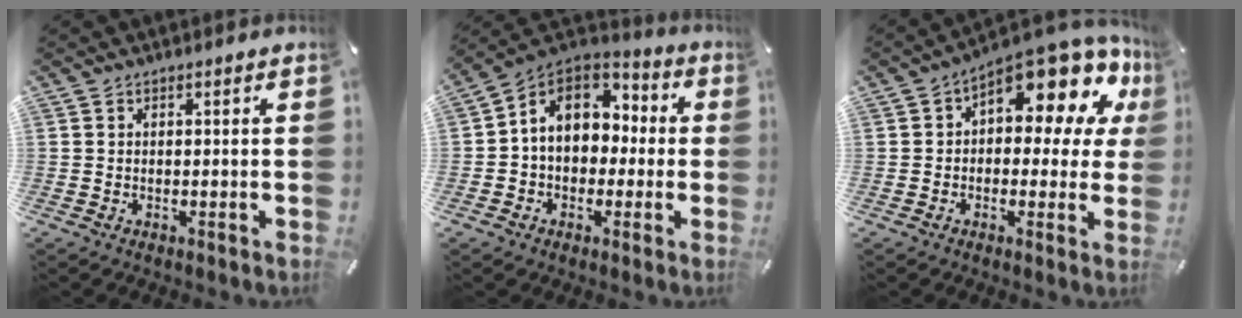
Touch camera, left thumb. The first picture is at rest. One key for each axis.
{"total": 11.2, "fx": 1.4, "fy": 9.4, "fz": 6.0, "tx": -0.121, "ty": 0.002, "tz": 0.026}
{"total": 13.1, "fx": 8.1, "fy": 5.5, "fz": 8.7, "tx": -0.117, "ty": -0.079, "tz": 0.135}